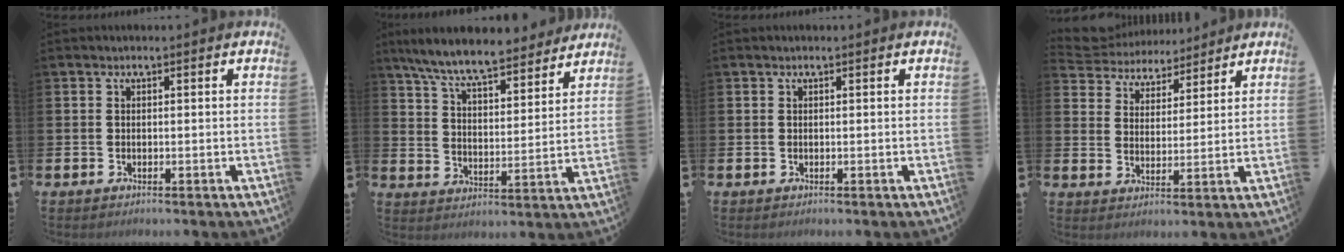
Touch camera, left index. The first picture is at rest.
{"total": 8.6, "force": [8.0, 1.1, 2.9], "torque": [-0.087, -0.050, 0.141]}
{"total": 0.0}
{"total": 5.1, "force": [4.8, 1.5, -0.7], "torque": [-0.020, -0.031, 0.086]}